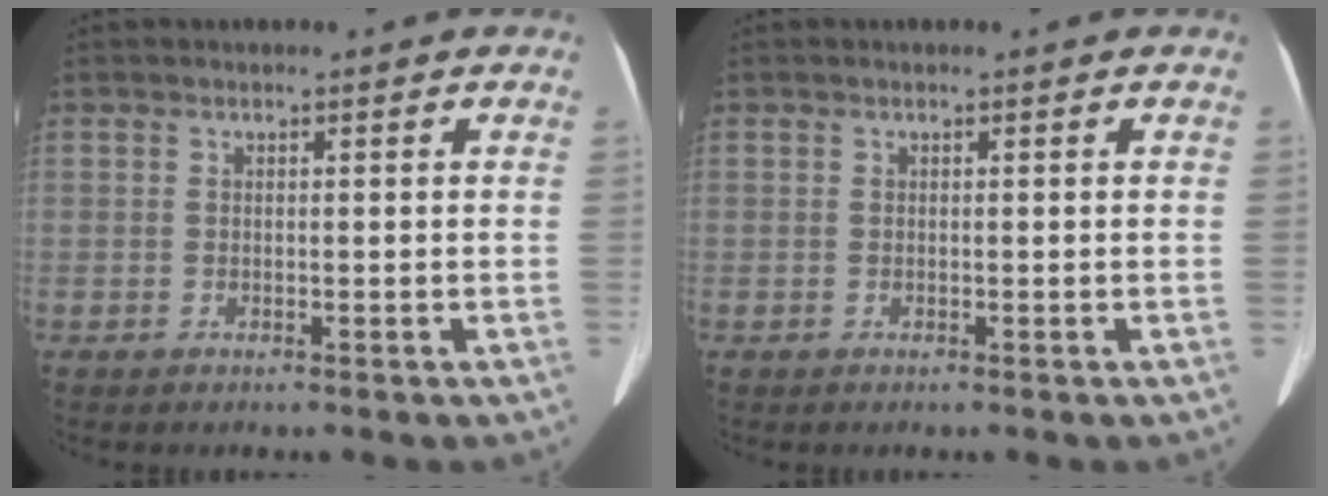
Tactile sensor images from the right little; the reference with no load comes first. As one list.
[{"total": 0.0}]